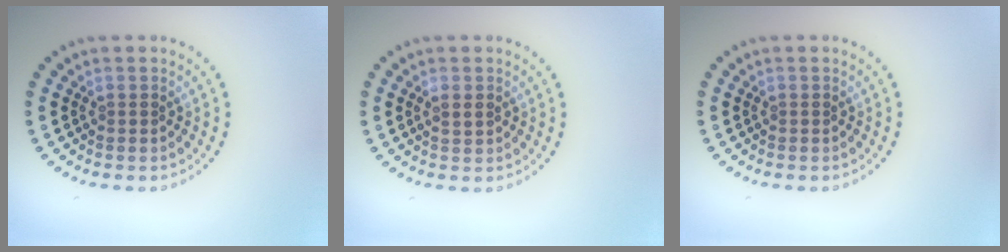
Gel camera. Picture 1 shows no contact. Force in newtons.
{"total": 0.7, "press": 0.7, "slide": 0.0}
{"total": 0.0}